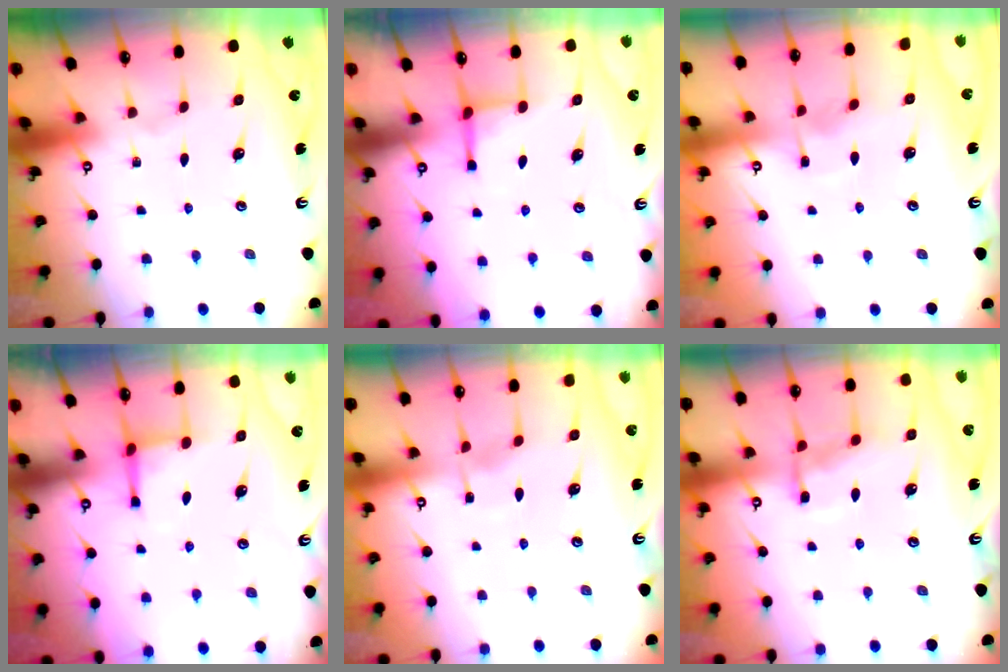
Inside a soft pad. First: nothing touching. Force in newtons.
{"total": 2.5, "press": 2.3, "slide": 0.8}
{"total": 2.9, "press": 2.9, "slide": 0.2}
{"total": 2.9, "press": 2.8, "slide": 0.7}
{"total": 2.8, "press": 2.7, "slide": 0.5}
{"total": 9.9, "press": 9.9, "slide": 1.0}